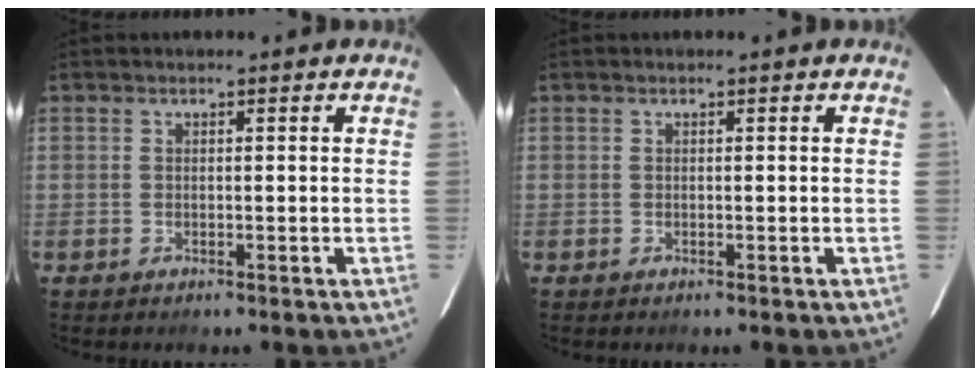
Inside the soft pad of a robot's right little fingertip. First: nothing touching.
{"total": 0.0}